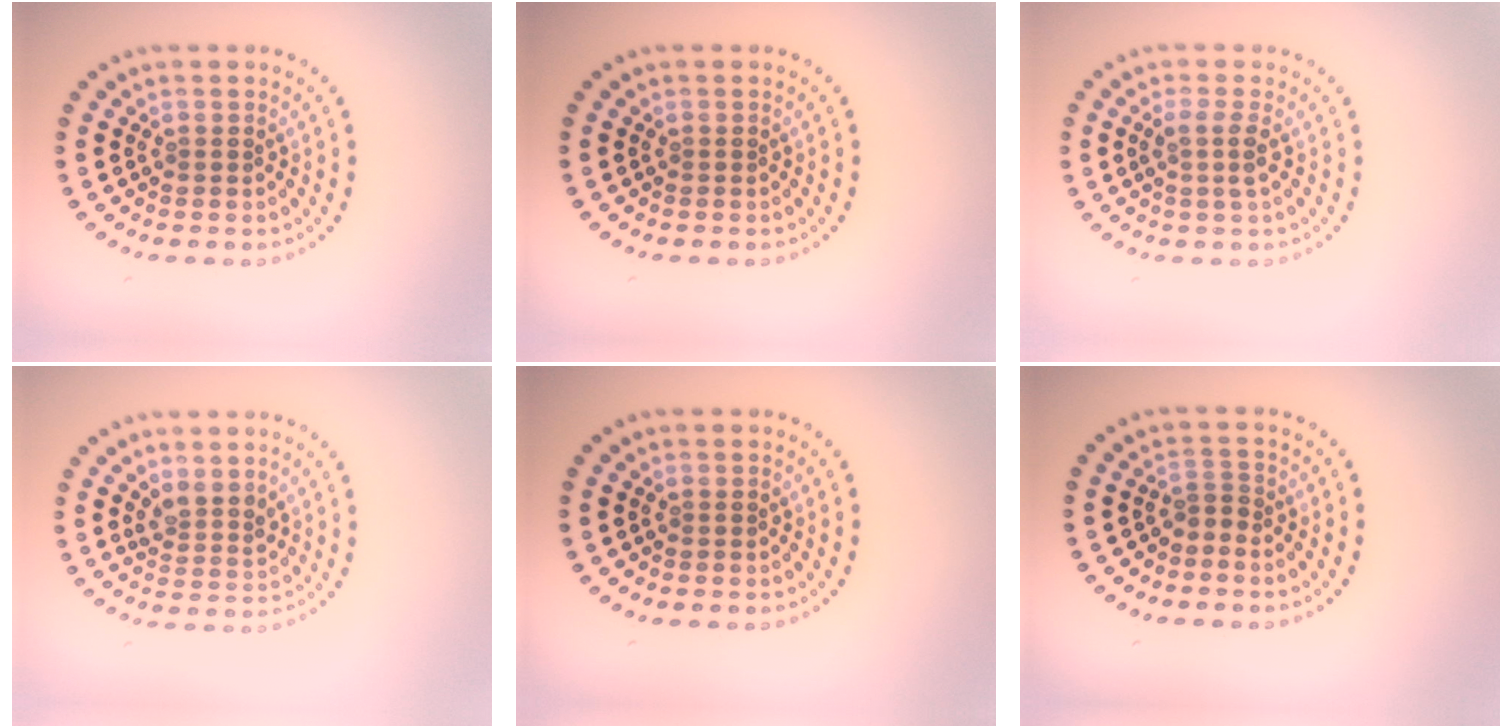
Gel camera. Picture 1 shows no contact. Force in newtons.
{"total": 0.0}
{"total": 1.9, "press": 1.6, "slide": 1.0}
{"total": 2.2, "press": 1.7, "slide": 1.4}
{"total": 0.0}
{"total": 1.4, "press": 0.9, "slide": 1.0}